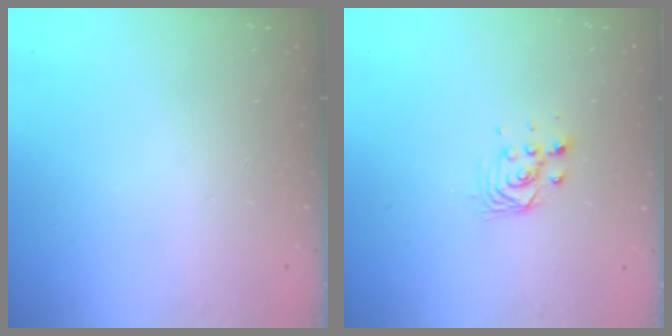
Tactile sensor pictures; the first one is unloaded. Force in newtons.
{"total": 2.9, "press": 2.8, "slide": 0.8}